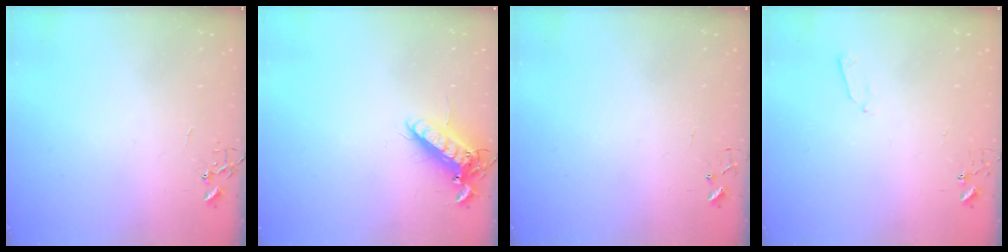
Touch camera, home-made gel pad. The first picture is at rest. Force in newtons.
{"total": 13.3, "press": 13.0, "slide": 2.5}
{"total": 4.9, "press": 4.8, "slide": 0.4}
{"total": 3.7, "press": 3.6, "slide": 0.5}